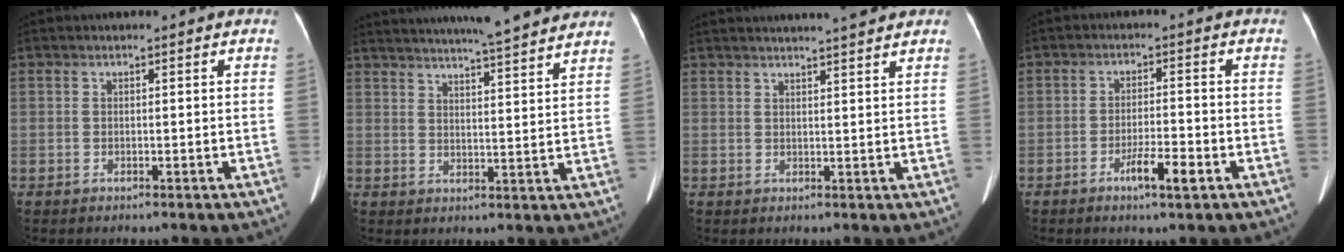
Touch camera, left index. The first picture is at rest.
{"total": 20.4, "force": [18.4, 0.8, 8.6], "torque": [-0.136, 0.004, 0.242]}
{"total": 9.6, "force": [8.8, 0.0, 3.7], "torque": [-0.053, 0.018, 0.104]}
{"total": 4.5, "force": [-2.4, 0.5, 3.7], "torque": [-0.068, -0.003, -0.042]}